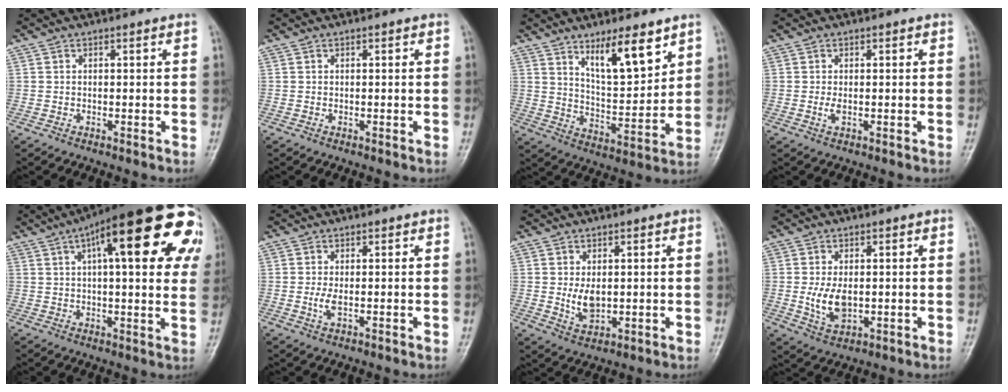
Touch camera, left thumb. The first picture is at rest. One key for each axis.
{"total": 0.0}
{"total": 11.6, "fx": 7.2, "fy": 3.4, "fz": 8.4, "tx": -0.118, "ty": -0.053, "tz": 0.130}
{"total": 1.7, "fx": -0.1, "fy": 0.8, "fz": 1.5, "tx": -0.032, "ty": -0.002, "tz": -0.003}
{"total": 27.7, "fx": 10.3, "fy": 8.5, "fz": 24.2, "tx": -0.278, "ty": 0.031, "tz": 0.138}
{"total": 2.5, "fx": -0.1, "fy": 1.0, "fz": 2.3, "tx": -0.050, "ty": -0.002, "tz": -0.002}
{"total": 4.8, "fx": 0.3, "fy": 3.1, "fz": 3.7, "tx": -0.056, "ty": -0.012, "tz": 0.013}
{"total": 6.2, "fx": -0.2, "fy": 3.7, "fz": 5.0, "tx": -0.091, "ty": -0.011, "tz": 0.002}